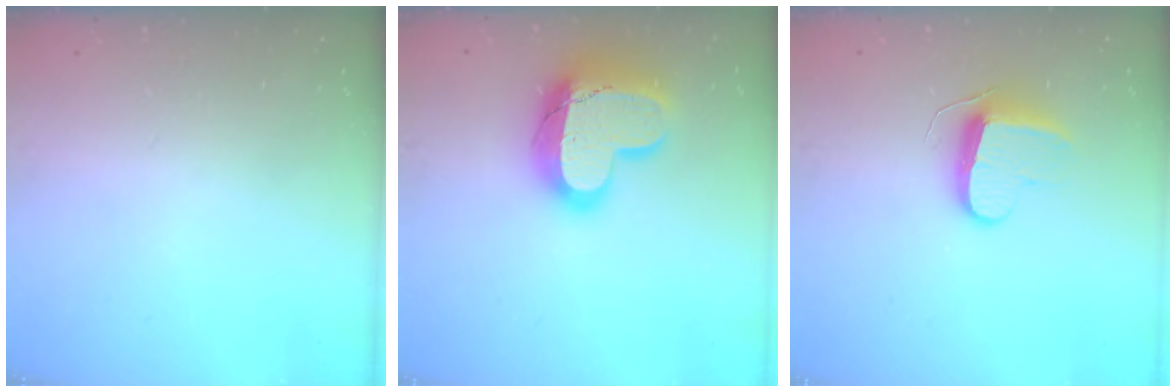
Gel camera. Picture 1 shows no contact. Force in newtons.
{"total": 24.2, "press": 24.2, "slide": 1.6}
{"total": 9.4, "press": 9.4, "slide": 0.5}